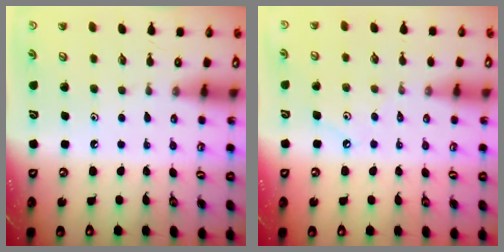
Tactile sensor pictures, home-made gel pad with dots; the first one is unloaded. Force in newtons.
{"total": 4.2, "press": 4.2, "slide": 0.1}